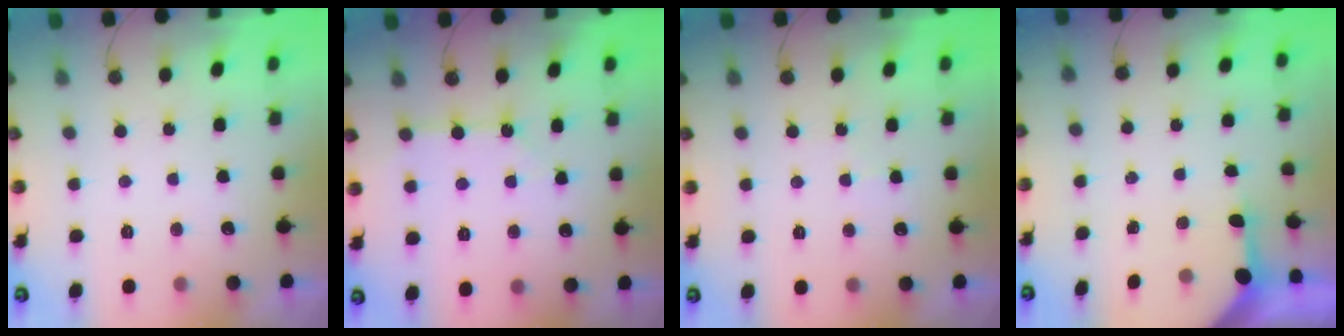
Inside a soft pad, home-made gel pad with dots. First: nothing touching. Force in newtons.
{"total": 3.5, "press": 3.5, "slide": 0.2}
{"total": 5.6, "press": 5.5, "slide": 0.9}
{"total": 3.4, "press": 3.4, "slide": 0.4}